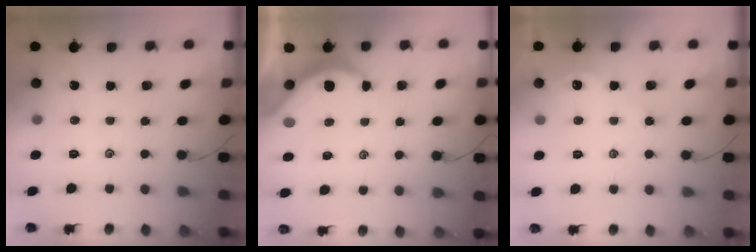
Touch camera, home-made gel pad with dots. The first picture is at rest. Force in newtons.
{"total": 5.9, "press": 5.9, "slide": 0.5}
{"total": 2.6, "press": 2.6, "slide": 0.3}